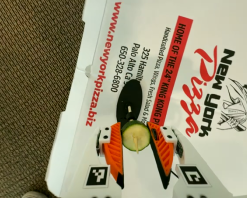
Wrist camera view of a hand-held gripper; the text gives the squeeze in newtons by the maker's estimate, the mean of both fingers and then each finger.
{"total": 9.4, "left": 9.3, "right": 9.5}